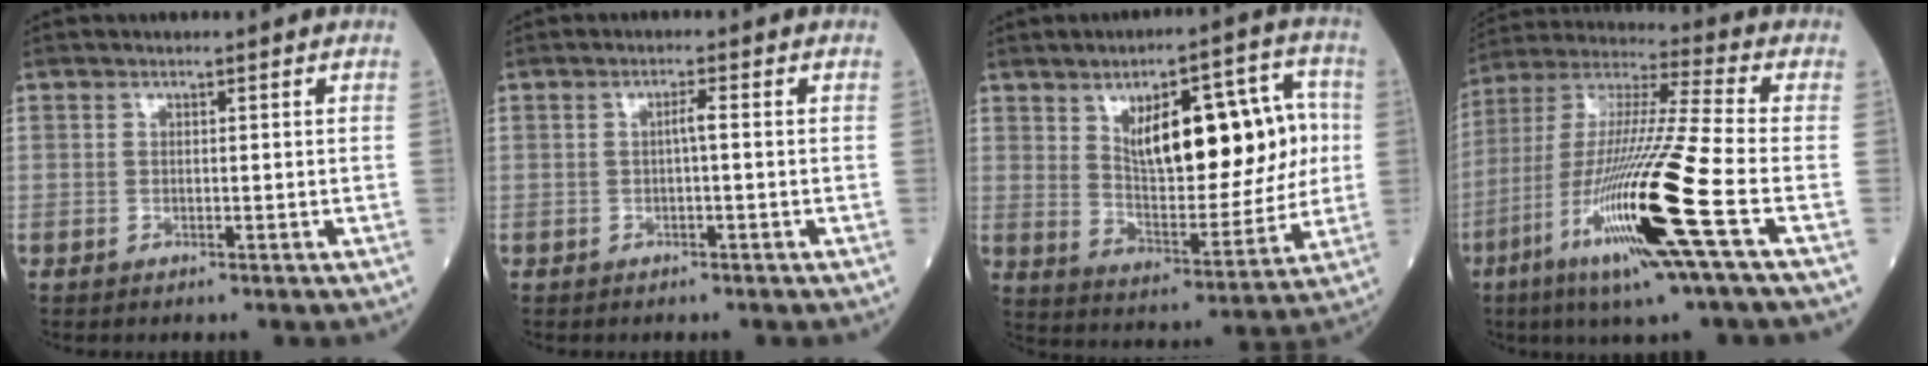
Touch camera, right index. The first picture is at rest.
{"total": 1.4, "force": [-0.1, 0.0, 1.4], "torque": [-0.024, 0.003, -0.002]}
{"total": 17.2, "force": [3.8, 6.4, 15.5], "torque": [-0.224, 0.027, 0.068]}
{"total": 20.5, "force": [-7.7, -0.4, 19.0], "torque": [-0.397, -0.035, -0.150]}